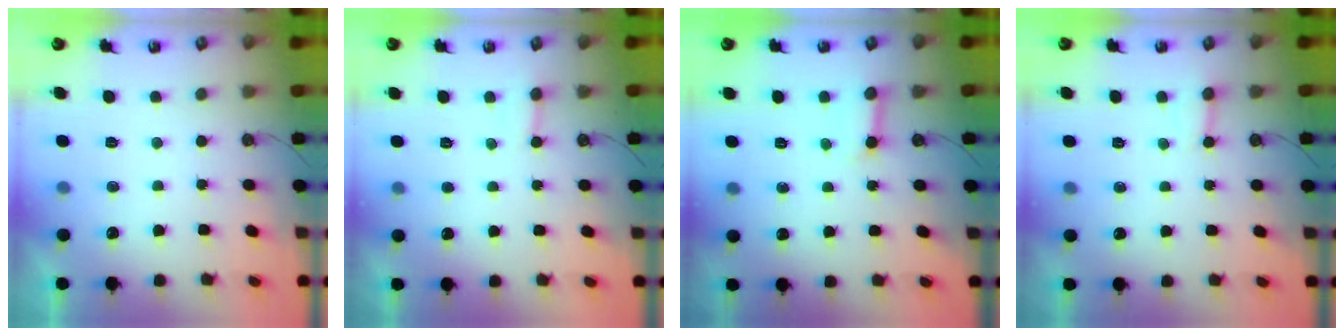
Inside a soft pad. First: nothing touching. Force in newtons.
{"total": 3.8, "press": 3.8, "slide": 0.4}
{"total": 5.4, "press": 5.4, "slide": 0.6}
{"total": 3.0, "press": 3.0, "slide": 0.3}